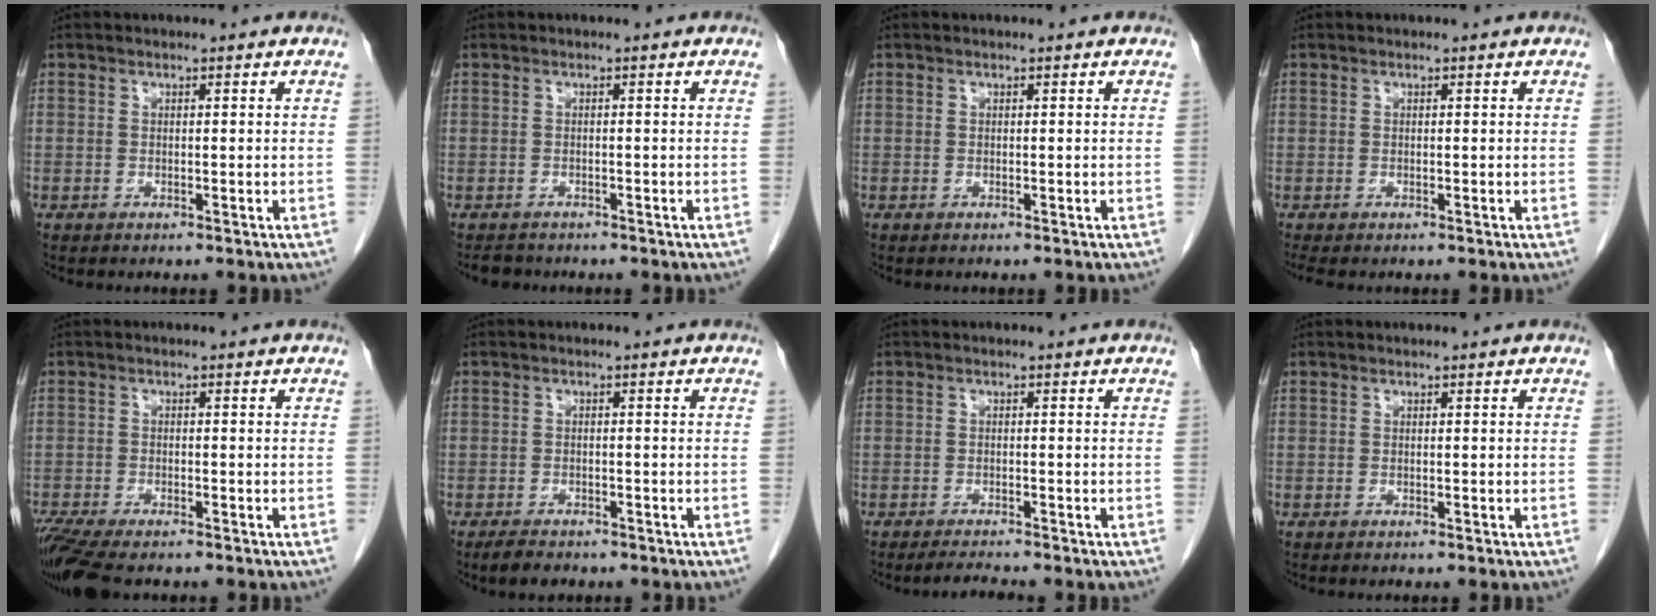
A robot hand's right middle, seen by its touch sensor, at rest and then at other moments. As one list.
[{"total": 2.3, "force": [-2.1, 1.1, 0.1], "torque": [-0.009, -0.002, -0.031]}, {"total": 0.0}, {"total": 1.4, "force": [-1.1, 0.6, 0.5], "torque": [-0.008, -0.002, -0.017]}, {"total": 9.1, "force": [-7.3, 2.3, 4.9], "torque": [-0.089, -0.016, -0.121]}, {"total": 2.9, "force": [-2.3, 1.2, 1.2], "torque": [-0.027, -0.003, -0.035]}, {"total": 1.9, "force": [-1.8, -0.4, 0.5], "torque": [-0.018, -0.012, -0.031]}, {"total": 0.0}]